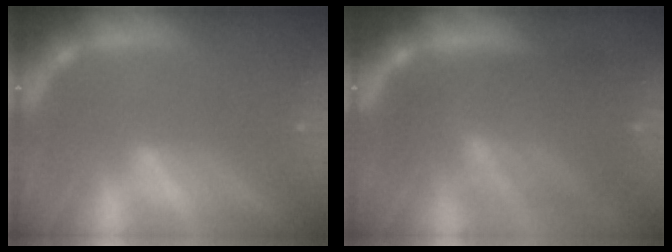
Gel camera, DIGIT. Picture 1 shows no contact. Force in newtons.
{"total": 8.6}